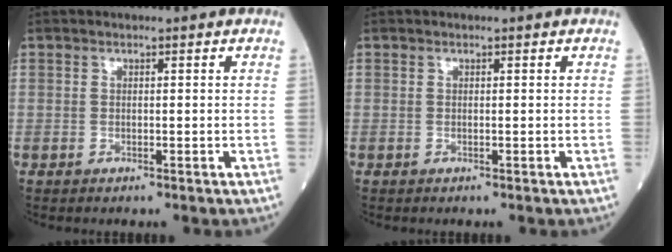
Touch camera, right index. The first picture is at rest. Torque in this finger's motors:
{"motor_torque": [0.02, -0.10, 0.04, 0.01]}